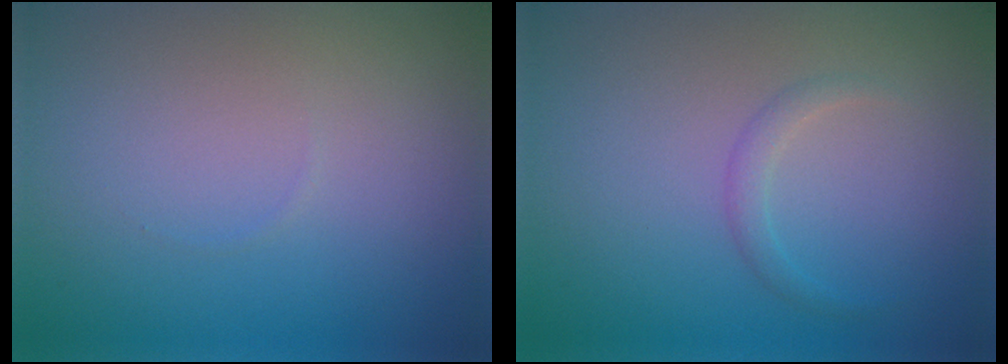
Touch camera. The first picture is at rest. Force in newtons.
{"total": 1.1, "press": 1.1, "slide": 0.1}